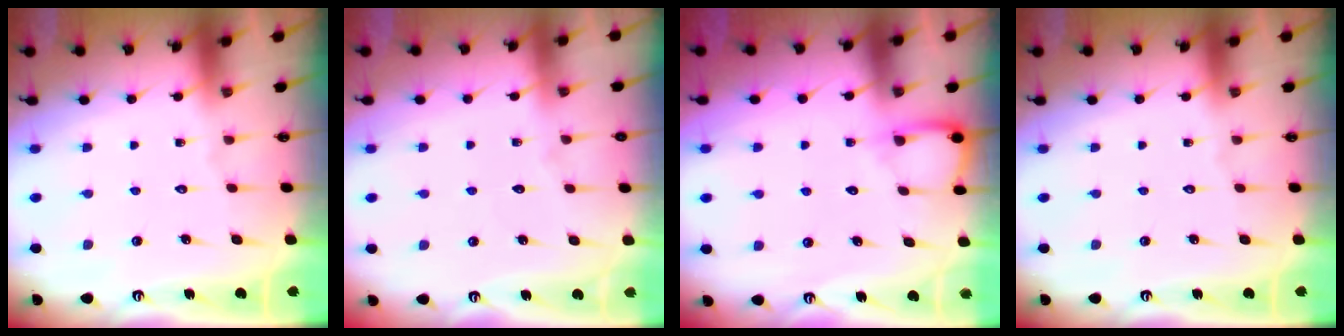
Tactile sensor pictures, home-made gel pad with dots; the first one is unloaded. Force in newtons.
{"total": 3.7, "press": 3.7, "slide": 0.4}
{"total": 5.0, "press": 5.0, "slide": 0.7}
{"total": 0.0}